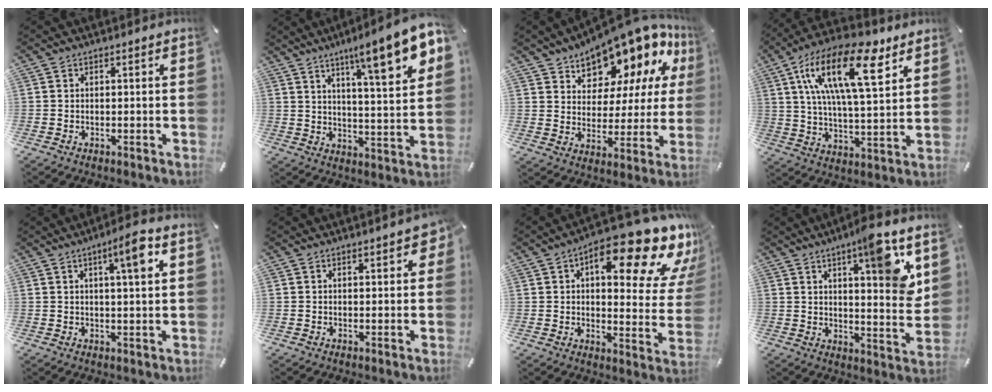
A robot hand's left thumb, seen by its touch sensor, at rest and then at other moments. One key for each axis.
{"total": 15.1, "fx": 9.2, "fy": 2.7, "fz": 11.7, "tx": -0.170, "ty": -0.052, "tz": 0.140}
{"total": 14.1, "fx": 12.4, "fy": 5.8, "fz": 3.4, "tx": -0.064, "ty": -0.123, "tz": 0.212}
{"total": 21.3, "fx": 10.1, "fy": 8.3, "fz": 16.8, "tx": -0.314, "ty": -0.033, "tz": 0.160}
{"total": 6.8, "fx": 2.8, "fy": 0.8, "fz": 6.2, "tx": -0.102, "ty": -0.006, "tz": 0.039}
{"total": 2.9, "fx": 1.2, "fy": 1.3, "fz": 2.3, "tx": -0.031, "ty": 0.000, "tz": 0.017}
{"total": 21.5, "fx": 12.4, "fy": 8.3, "fz": 15.5, "tx": -0.200, "ty": -0.090, "tz": 0.193}
{"total": 12.0, "fx": 6.9, "fy": 1.7, "fz": 9.7, "tx": -0.127, "ty": -0.048, "tz": 0.103}